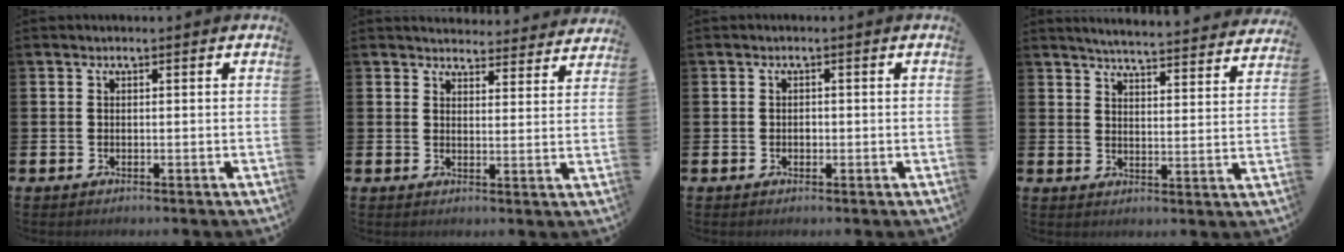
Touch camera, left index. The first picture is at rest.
{"total": 4.2, "force": [4.1, 0.9, -0.1], "torque": [0.002, -0.030, 0.071]}
{"total": 0.8, "force": [0.0, 0.7, 0.4], "torque": [-0.003, 0.002, -0.003]}
{"total": 5.3, "force": [5.3, -0.2, 0.8], "torque": [-0.028, -0.042, 0.090]}